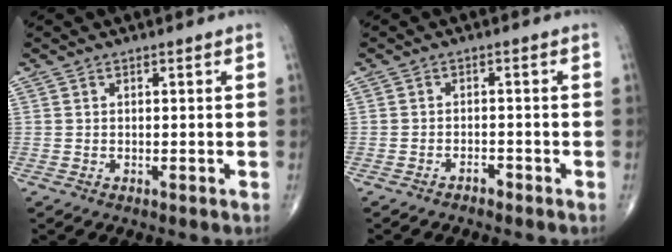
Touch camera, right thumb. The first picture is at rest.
{"total": 1.4, "force": [-1.2, 0.5, 0.4], "torque": [-0.005, 0.008, -0.022]}